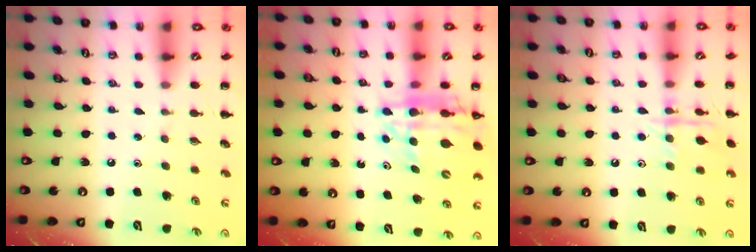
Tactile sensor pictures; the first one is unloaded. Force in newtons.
{"total": 14.0, "press": 13.4, "slide": 4.0}
{"total": 11.4, "press": 11.4, "slide": 0.6}